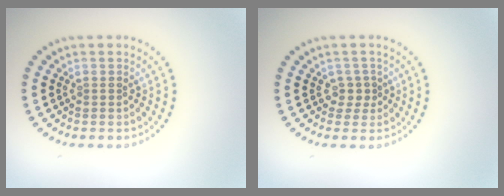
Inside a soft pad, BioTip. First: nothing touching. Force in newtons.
{"total": 1.5, "press": 1.1, "slide": 1.0}